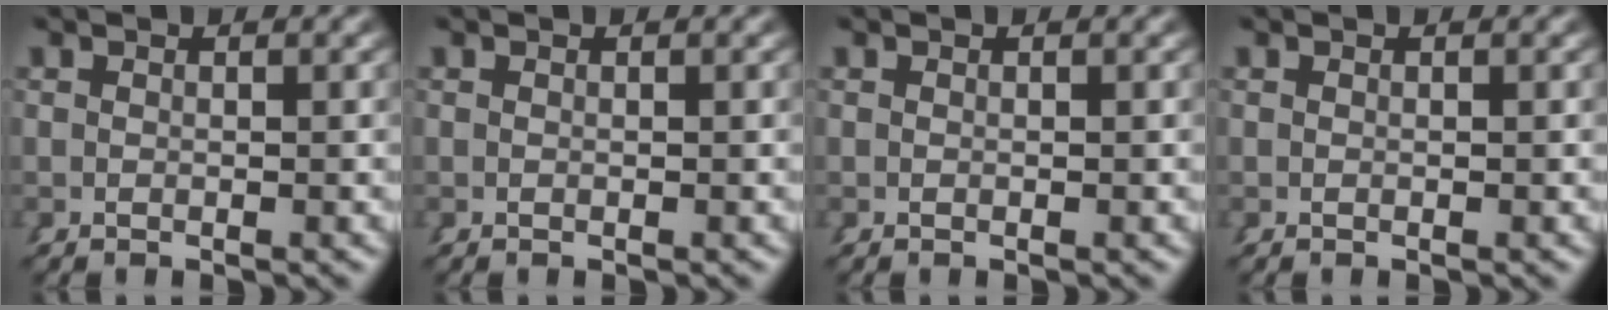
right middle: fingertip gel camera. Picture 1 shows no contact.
{"total": 0.0}
{"total": 0.0}
{"total": 0.0}